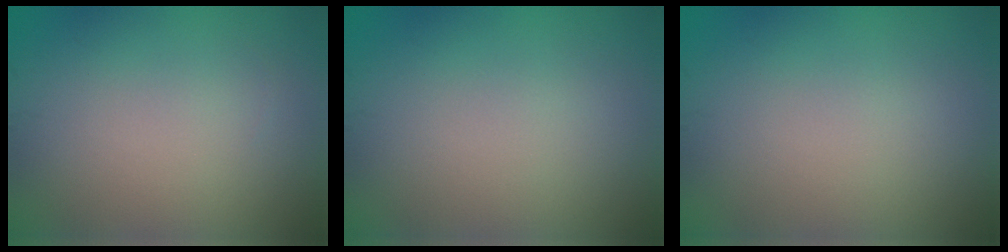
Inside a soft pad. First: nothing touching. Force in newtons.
{"total": 0.0}
{"total": 0.0}